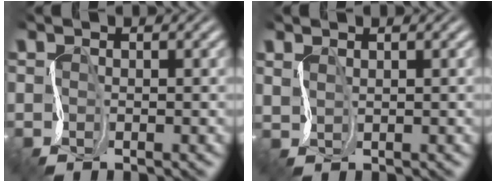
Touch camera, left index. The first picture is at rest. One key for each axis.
{"total": 1.2, "fx": 1.1, "fy": -0.2, "fz": -0.4, "tx": 0.001, "ty": 0.010, "tz": 0.026}